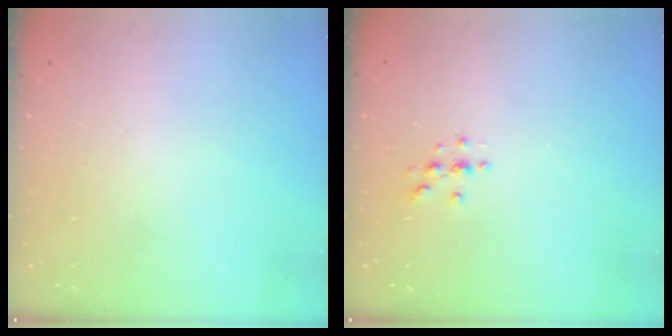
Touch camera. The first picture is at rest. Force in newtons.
{"total": 3.0, "press": 3.0, "slide": 0.4}